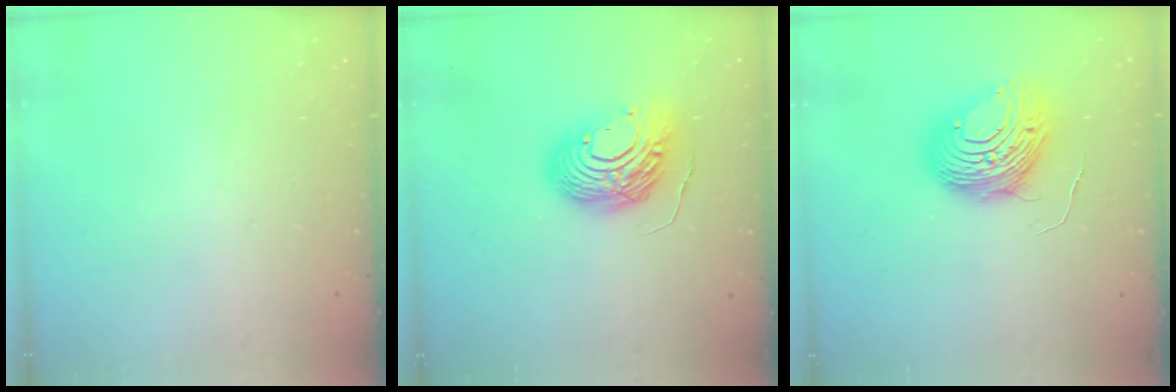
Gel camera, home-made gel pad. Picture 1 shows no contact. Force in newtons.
{"total": 13.0, "press": 13.0, "slide": 1.1}
{"total": 11.8, "press": 11.7, "slide": 1.2}